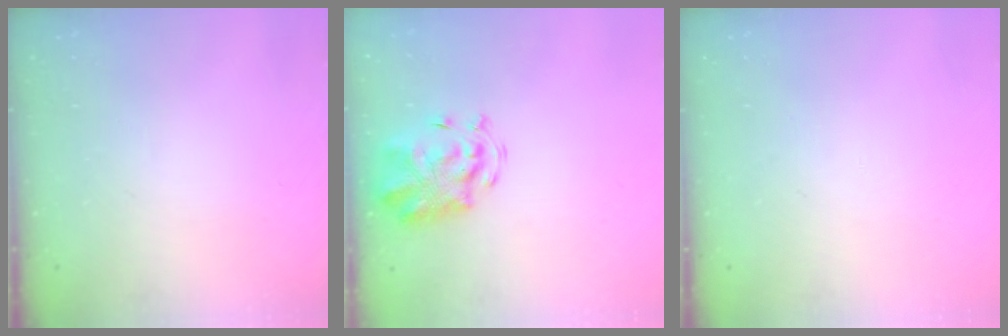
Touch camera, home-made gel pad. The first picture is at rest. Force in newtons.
{"total": 4.3, "press": 4.2, "slide": 0.7}
{"total": 0.0}